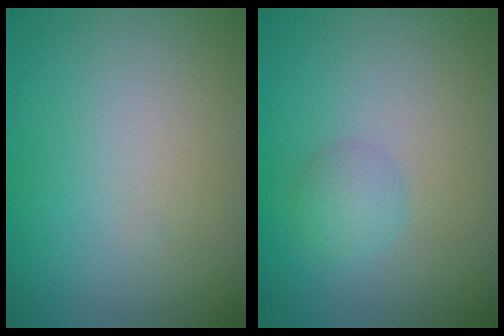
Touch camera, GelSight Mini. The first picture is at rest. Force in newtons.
{"total": 1.7, "press": 1.7, "slide": 0.1}